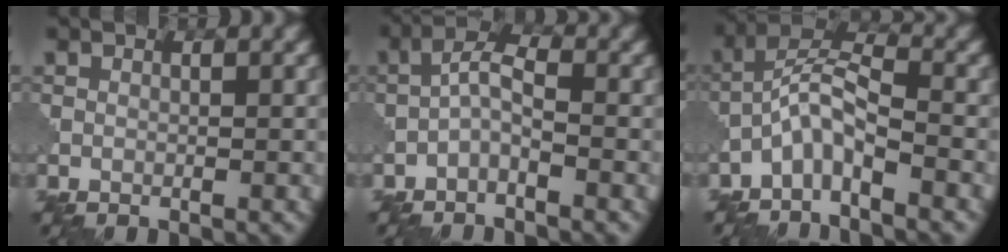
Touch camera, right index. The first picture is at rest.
{"total": 2.3, "force": [-1.3, 0.6, 1.8], "torque": [-0.038, 0.011, -0.034]}
{"total": 4.2, "force": [-2.7, 1.0, 3.0], "torque": [-0.059, 0.016, -0.061]}